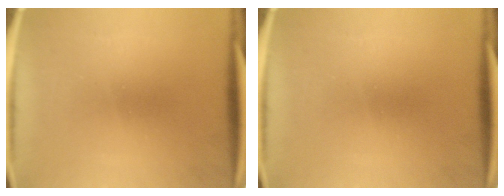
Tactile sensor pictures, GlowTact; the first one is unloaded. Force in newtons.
{"total": 0.0}